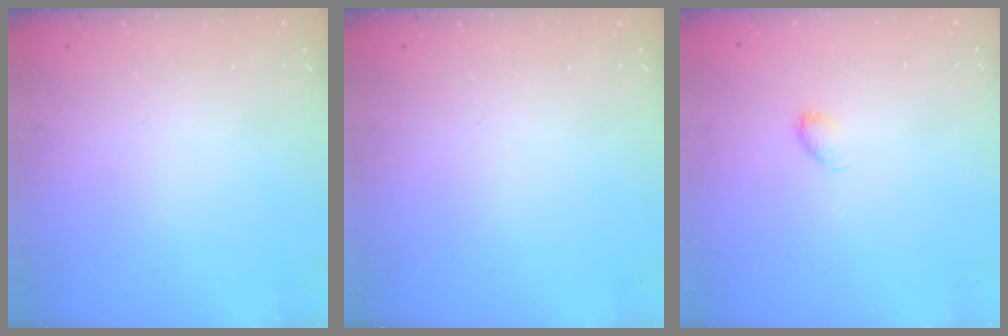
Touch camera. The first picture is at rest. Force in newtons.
{"total": 0.0}
{"total": 3.1, "press": 3.0, "slide": 0.6}